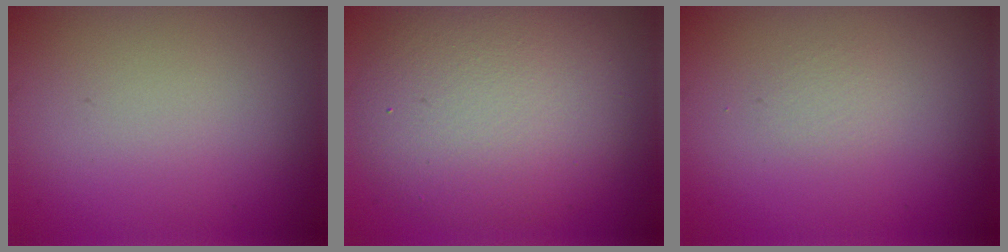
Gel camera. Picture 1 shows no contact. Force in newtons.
{"total": 8.4, "press": 8.4, "slide": 0.7}
{"total": 0.0}